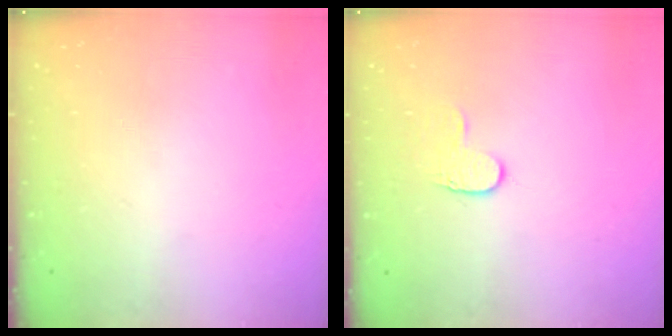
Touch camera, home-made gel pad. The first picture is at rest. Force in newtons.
{"total": 5.8, "press": 5.8, "slide": 0.5}